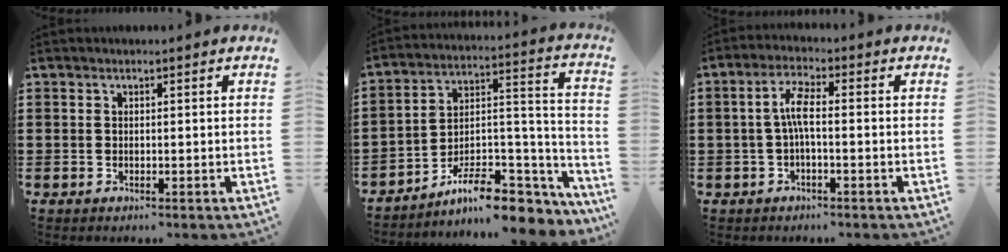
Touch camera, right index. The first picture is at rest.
{"total": 10.0, "force": [-7.8, 3.7, 5.1], "torque": [-0.081, 0.018, -0.141]}
{"total": 4.6, "force": [-0.6, 1.3, 4.3], "torque": [-0.095, 0.003, -0.018]}